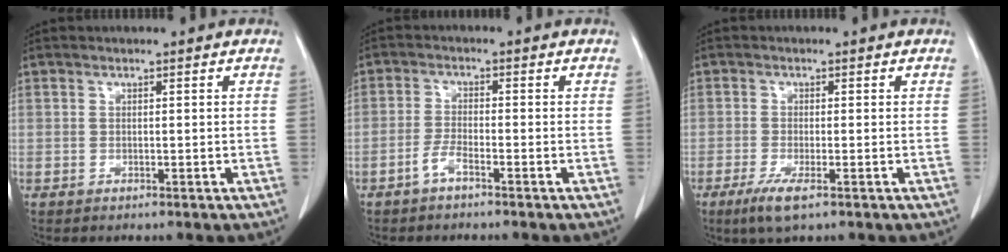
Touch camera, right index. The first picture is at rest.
{"total": 2.5, "force": [-1.8, 0.1, 1.7], "torque": [-0.038, 0.000, -0.038]}
{"total": 4.1, "force": [-2.3, 0.6, 3.3], "torque": [-0.069, -0.012, -0.042]}